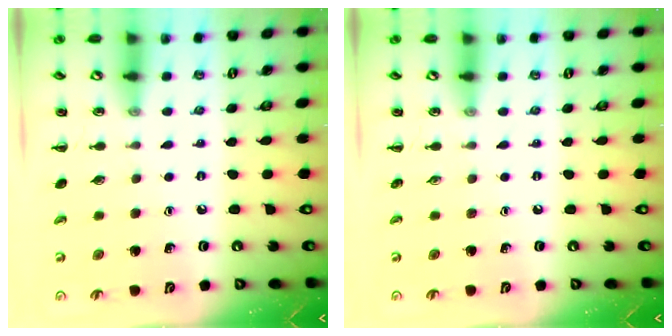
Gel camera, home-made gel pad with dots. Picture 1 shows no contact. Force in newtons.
{"total": 0.0}